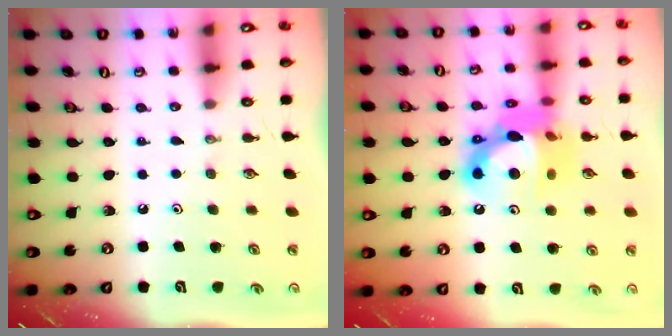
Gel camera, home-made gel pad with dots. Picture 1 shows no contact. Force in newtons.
{"total": 16.5, "press": 16.4, "slide": 1.6}